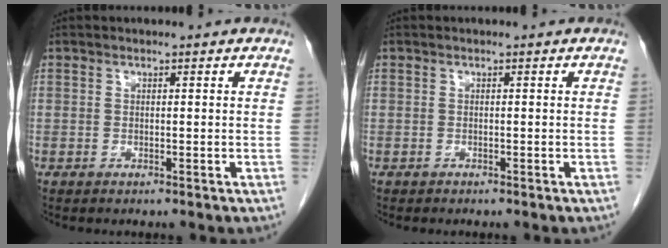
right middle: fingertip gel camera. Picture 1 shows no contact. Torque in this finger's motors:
{"motor_torque": [-0.08, 0.12, -0.03, 0.00]}